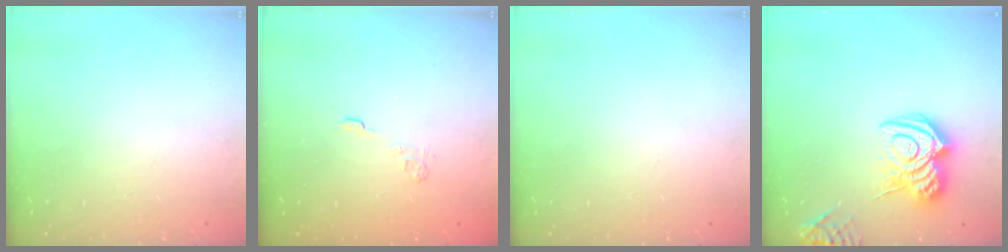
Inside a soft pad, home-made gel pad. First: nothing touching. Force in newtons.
{"total": 2.9, "press": 2.5, "slide": 1.4}
{"total": 0.0}
{"total": 15.1, "press": 15.0, "slide": 1.6}